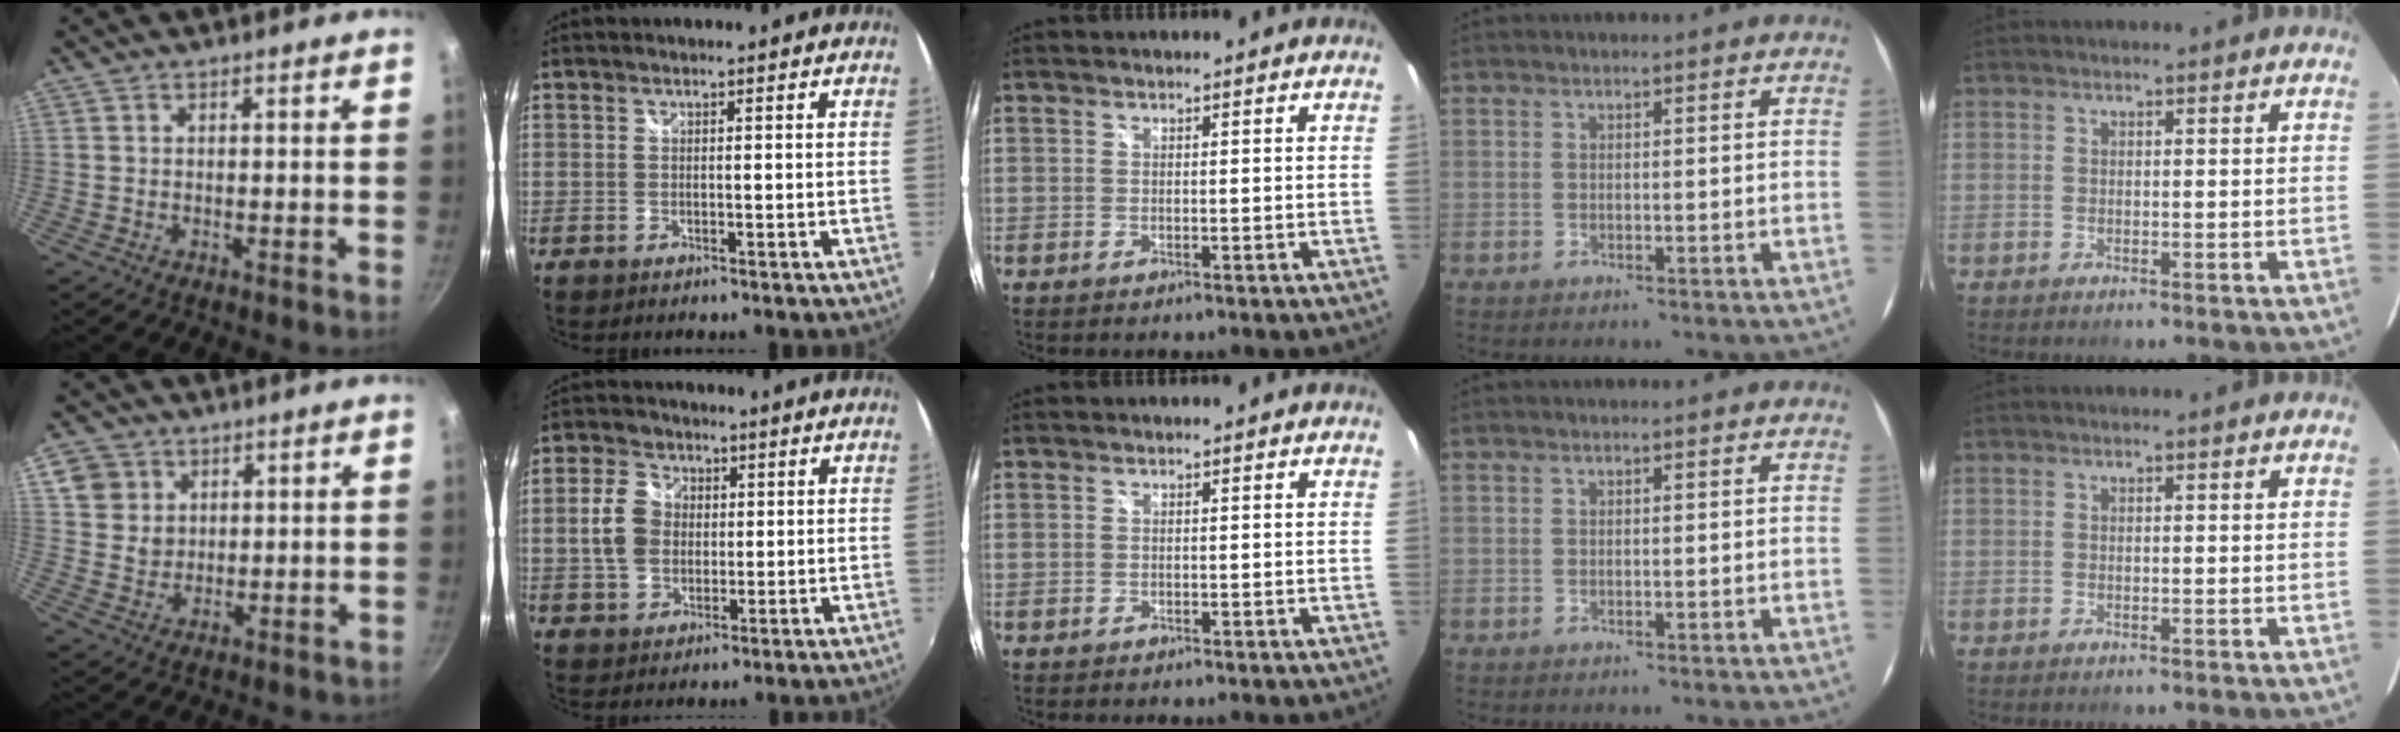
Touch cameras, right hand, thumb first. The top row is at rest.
{"thumb": {"total": 6.7, "force": [2.7, 5.9, 1.7], "torque": [0.006, -0.003, 0.056]}, "index": {"total": 7.3, "force": [0.7, 5.8, 4.4], "torque": [-0.093, 0.020, 0.014]}}